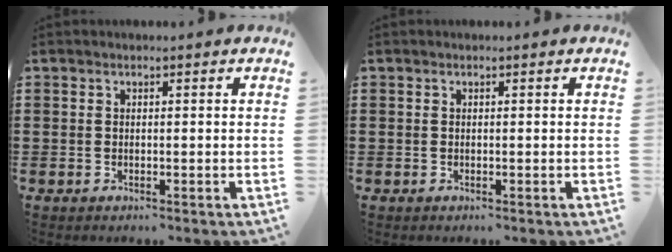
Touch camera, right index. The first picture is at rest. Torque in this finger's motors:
{"motor_torque": [-0.48, 0.73, 0.00, 0.01]}